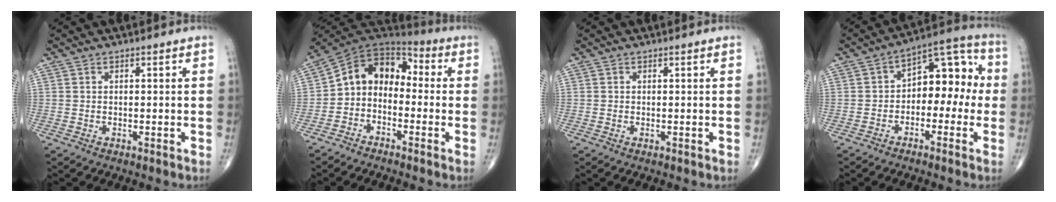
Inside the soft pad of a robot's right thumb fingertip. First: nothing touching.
{"total": 10.8, "force": [-1.8, 8.1, 6.8], "torque": [-0.088, 0.066, -0.051]}
{"total": 0.0}
{"total": 11.7, "force": [-1.0, 7.3, 9.1], "torque": [-0.084, 0.051, -0.030]}